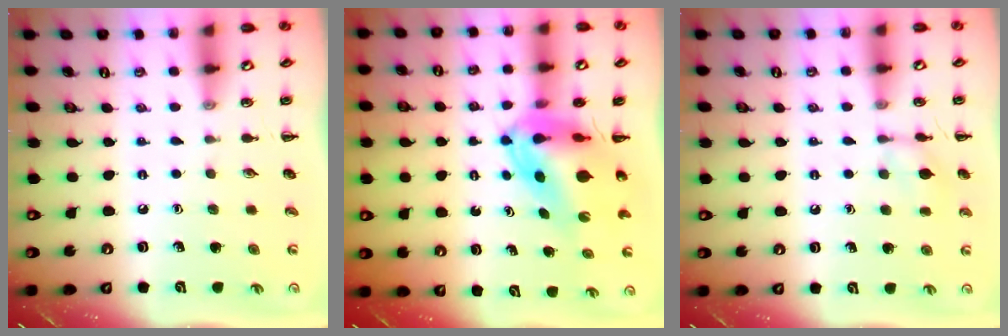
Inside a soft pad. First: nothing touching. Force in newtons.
{"total": 8.5, "press": 8.2, "slide": 2.4}
{"total": 7.2, "press": 7.1, "slide": 1.1}